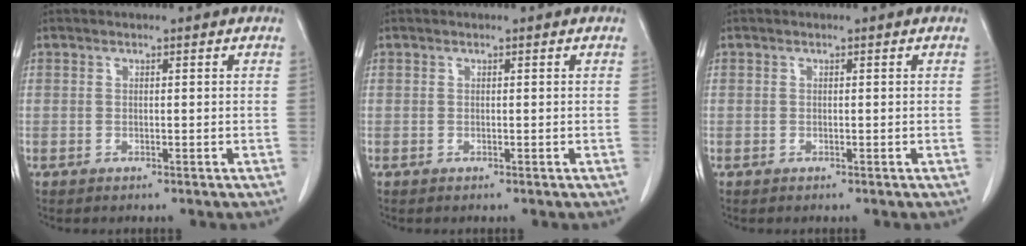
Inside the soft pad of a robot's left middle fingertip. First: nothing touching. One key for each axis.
{"total": 0.0}
{"total": 0.0}